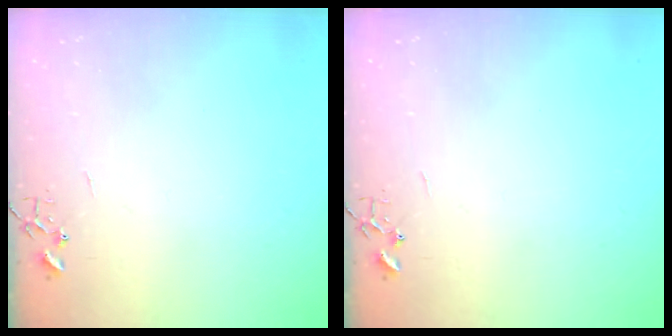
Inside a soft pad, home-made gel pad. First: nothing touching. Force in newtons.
{"total": 0.0}